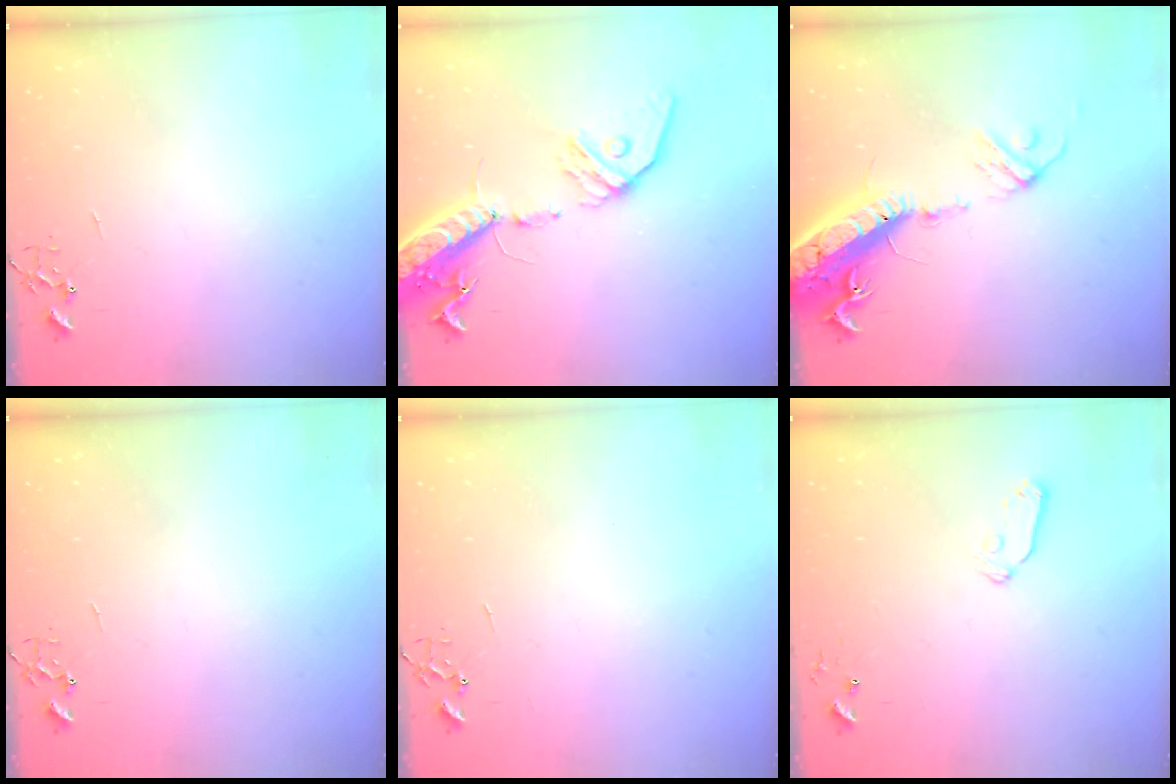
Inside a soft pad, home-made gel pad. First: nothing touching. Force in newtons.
{"total": 18.2, "press": 17.7, "slide": 4.0}
{"total": 20.7, "press": 20.1, "slide": 4.8}
{"total": 0.0}
{"total": 0.0}
{"total": 6.8, "press": 6.7, "slide": 0.8}